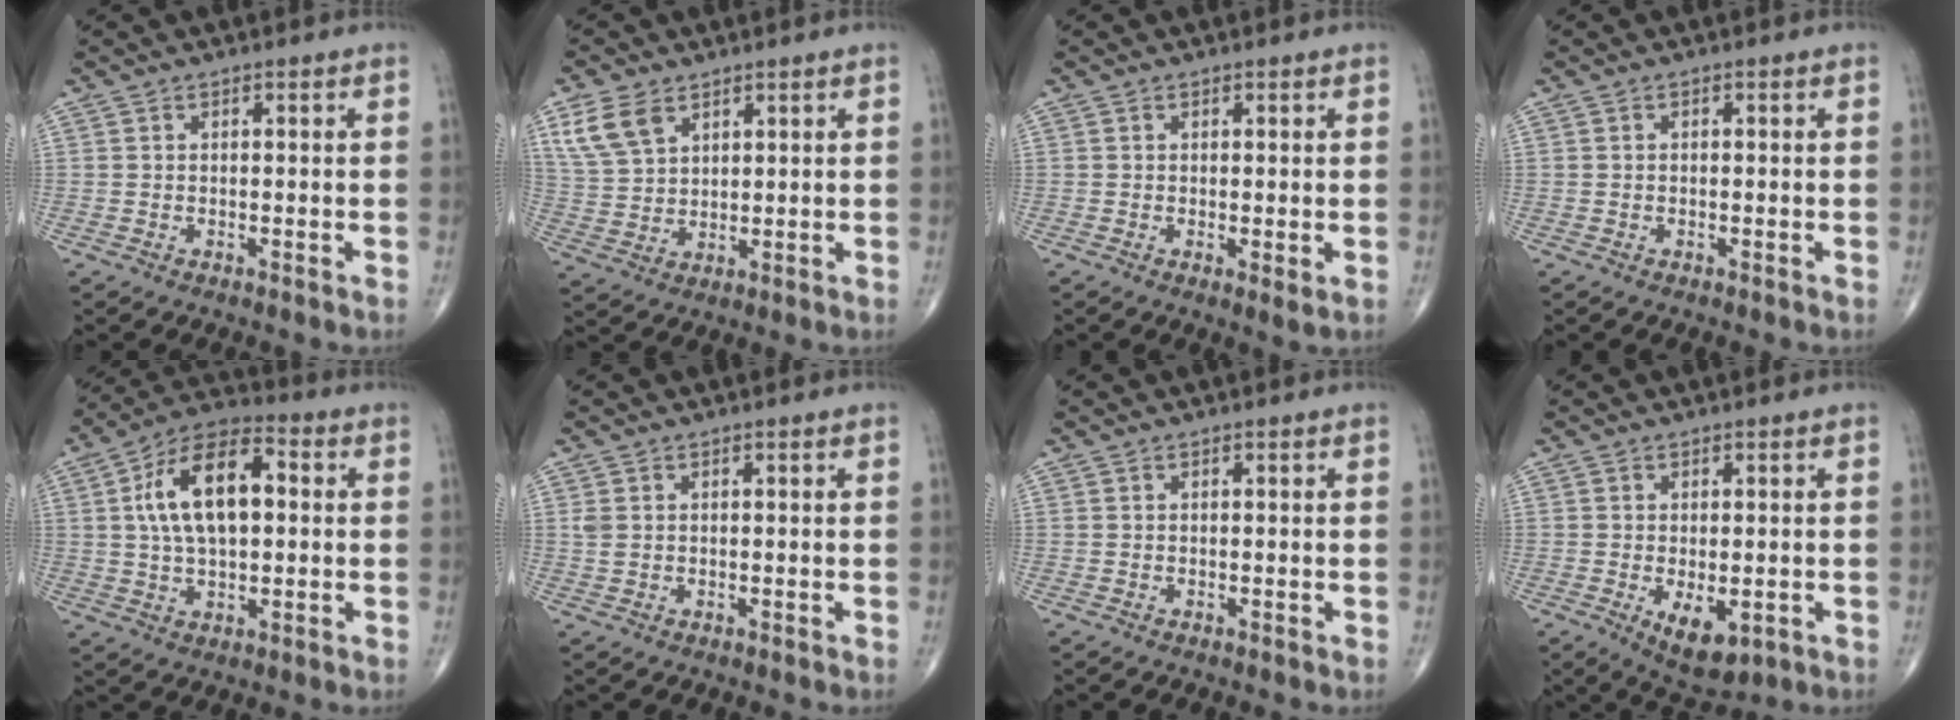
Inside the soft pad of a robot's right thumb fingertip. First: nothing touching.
{"total": 8.1, "force": [4.5, 4.9, 4.6], "torque": [-0.086, -0.009, 0.098]}
{"total": 1.8, "force": [0.0, 0.5, 1.7], "torque": [-0.030, -0.009, -0.001]}
{"total": 0.0}
{"total": 15.3, "force": [2.2, 8.1, 12.8], "torque": [-0.215, 0.023, 0.032]}
{"total": 1.6, "force": [0.3, 1.2, 1.0], "torque": [-0.027, 0.003, 0.011]}
{"total": 0.0}
{"total": 7.0, "force": [-1.9, 3.6, 5.7], "torque": [-0.081, -0.011, -0.017]}